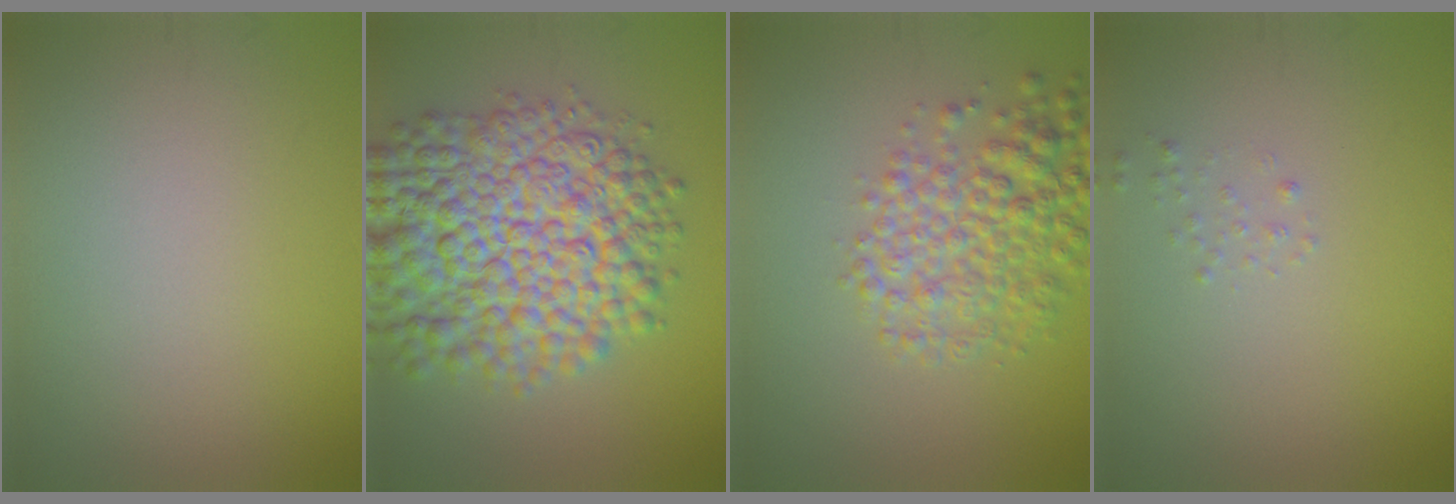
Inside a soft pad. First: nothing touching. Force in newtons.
{"total": 12.4, "press": 12.4, "slide": 0.3}
{"total": 5.5, "press": 5.5, "slide": 0.2}
{"total": 0.6, "press": 0.6, "slide": 0.0}